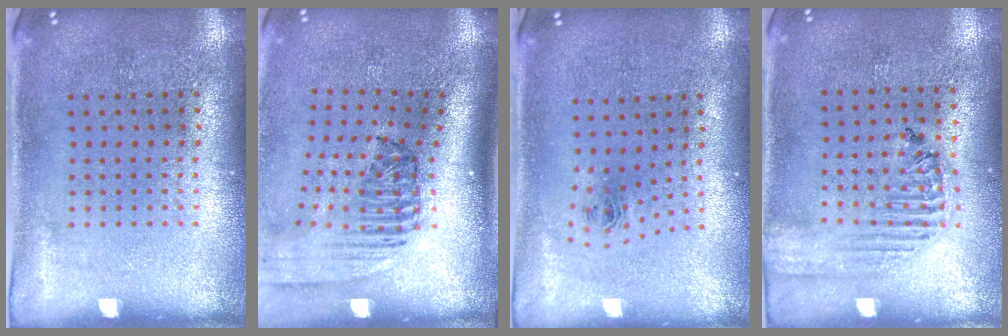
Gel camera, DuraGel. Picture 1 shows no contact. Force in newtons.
{"total": 2.4, "press": 1.7, "slide": 1.8}
{"total": 0.8, "press": 0.3, "slide": 0.7}
{"total": 1.7, "press": 1.6, "slide": 0.6}